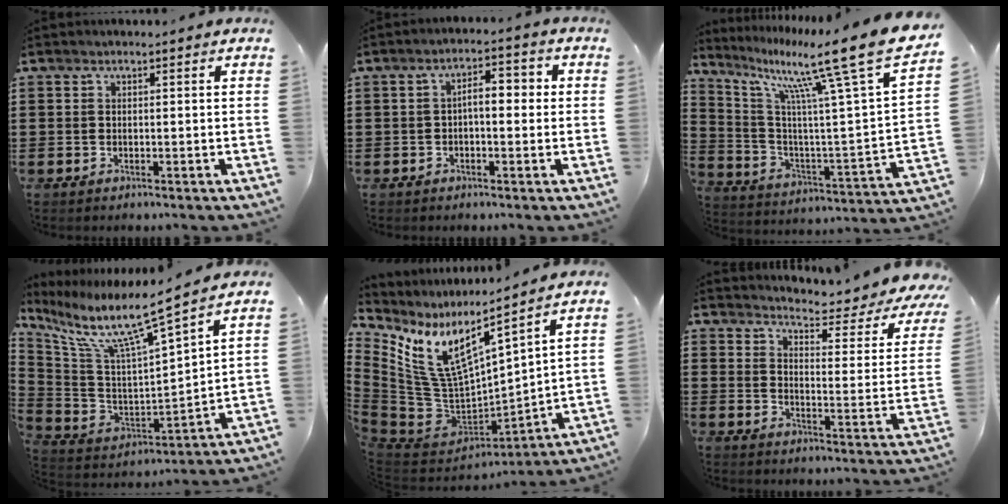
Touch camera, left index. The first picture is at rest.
{"total": 4.1, "force": [-0.3, 1.6, 3.8], "torque": [-0.074, 0.011, -0.011]}
{"total": 16.1, "force": [11.4, 0.8, 11.4], "torque": [-0.221, -0.078, 0.169]}
{"total": 10.0, "force": [7.3, 0.2, 6.8], "torque": [-0.161, -0.063, 0.113]}
{"total": 9.3, "force": [5.7, 3.4, 6.5], "torque": [-0.158, -0.059, 0.099]}
{"total": 4.3, "force": [4.0, 0.1, 1.7], "torque": [-0.041, -0.041, 0.056]}